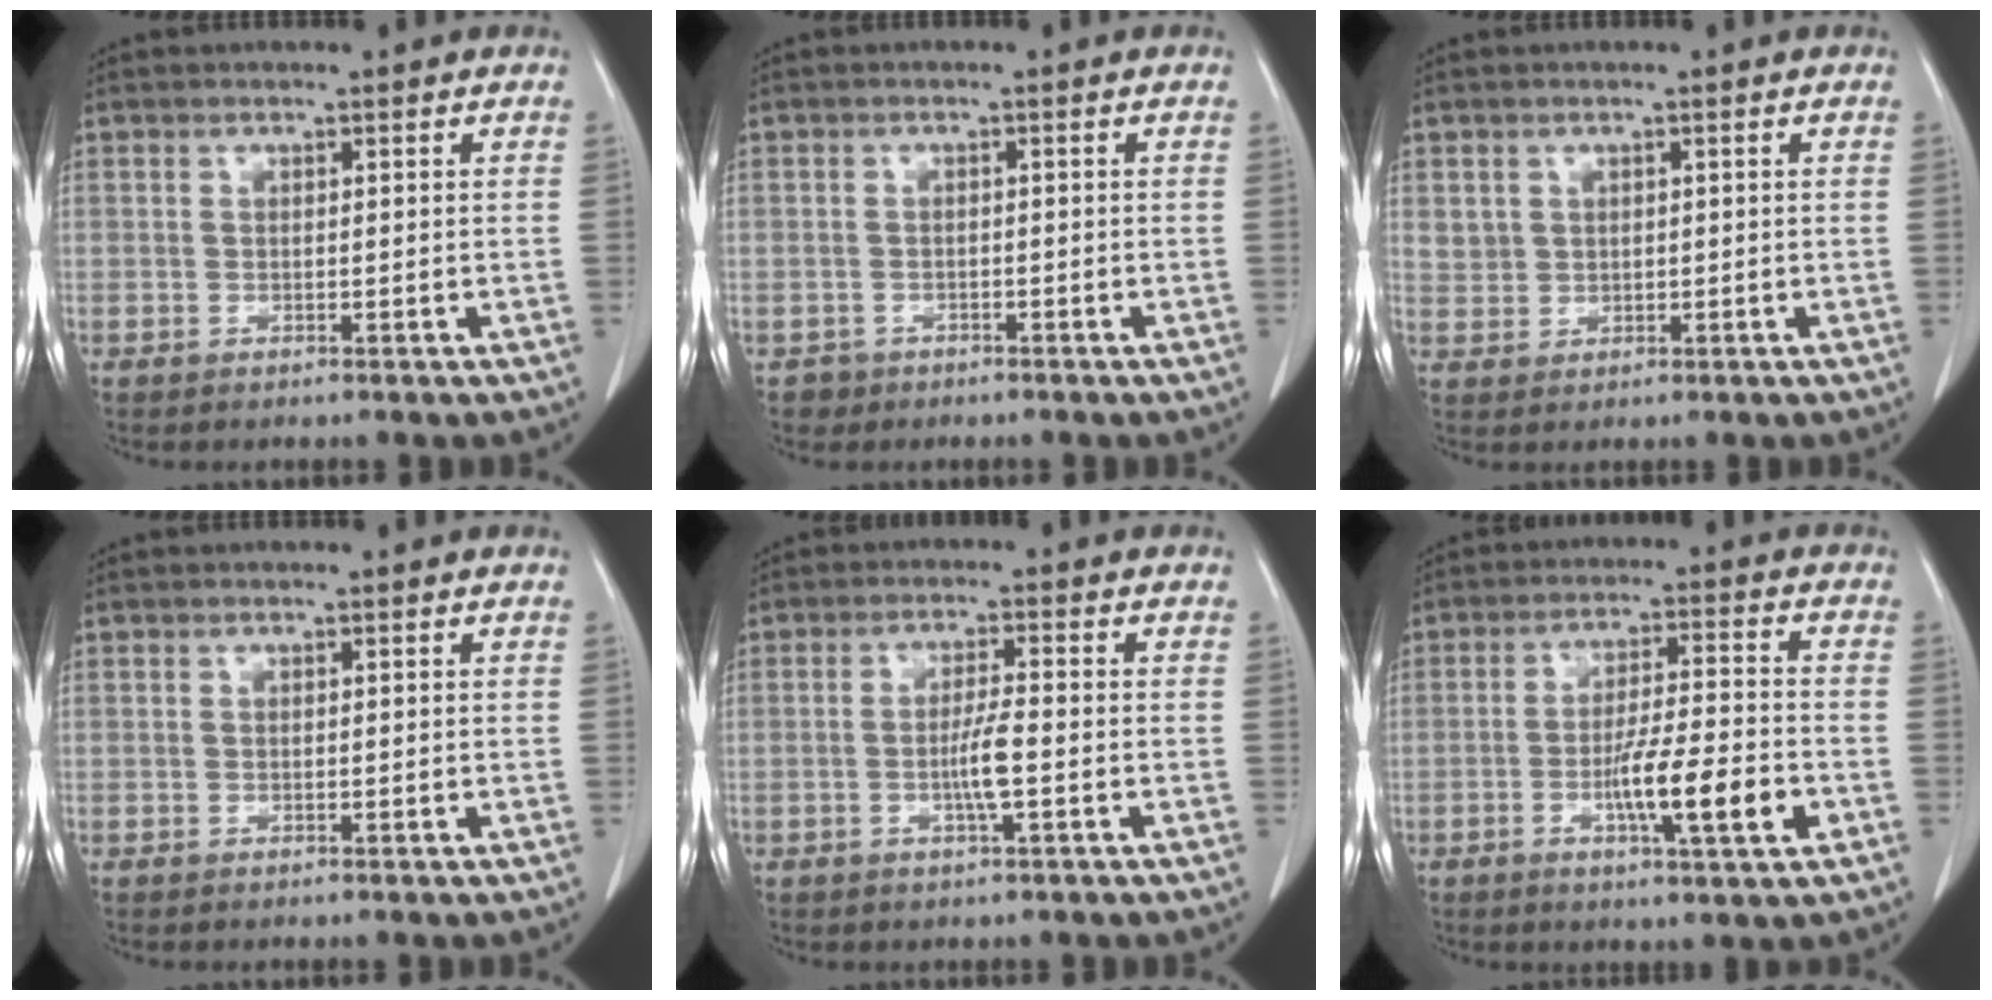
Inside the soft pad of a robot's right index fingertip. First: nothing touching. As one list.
[{"total": 1.8, "force": [-1.1, 1.4, -0.3], "torque": [0.001, 0.008, -0.022]}, {"total": 2.6, "force": [0.8, 2.4, 0.5], "torque": [-0.003, 0.004, 0.021]}, {"total": 0.0}, {"total": 4.1, "force": [-1.1, 0.0, 4.0], "torque": [-0.077, -0.002, -0.021]}, {"total": 10.1, "force": [-3.4, 0.6, 9.5], "torque": [-0.159, -0.006, -0.058]}]